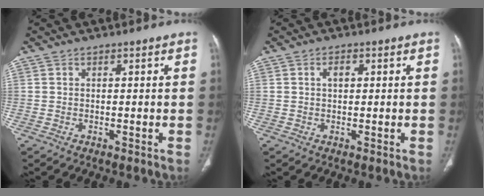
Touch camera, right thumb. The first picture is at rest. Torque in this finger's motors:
{"motor_torque": [-0.30, 0.48, 0.11, -0.20, -0.07]}